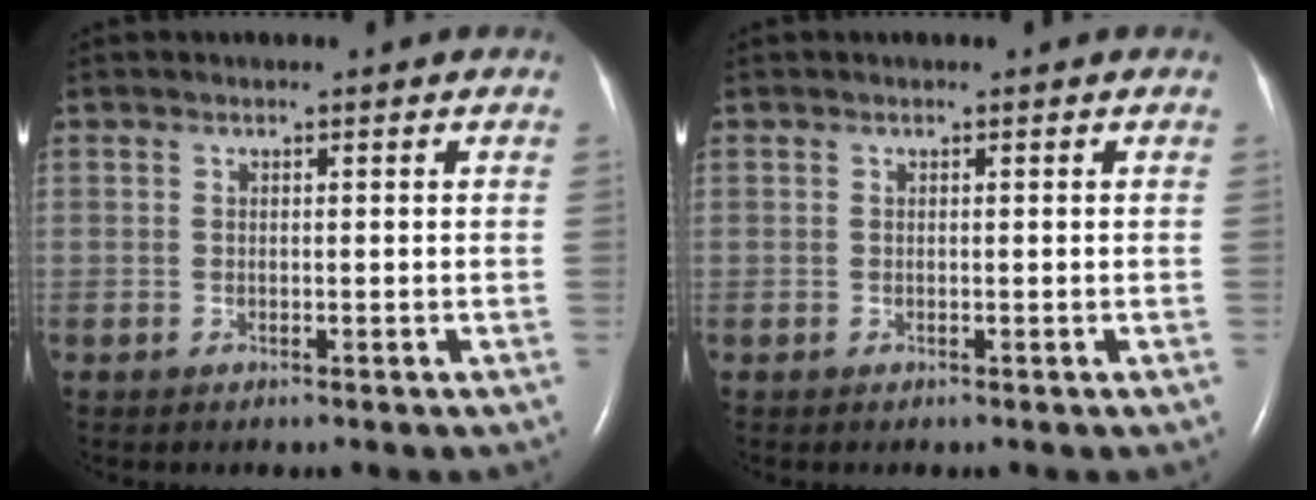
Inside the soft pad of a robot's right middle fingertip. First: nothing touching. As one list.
[{"total": 0.0}]